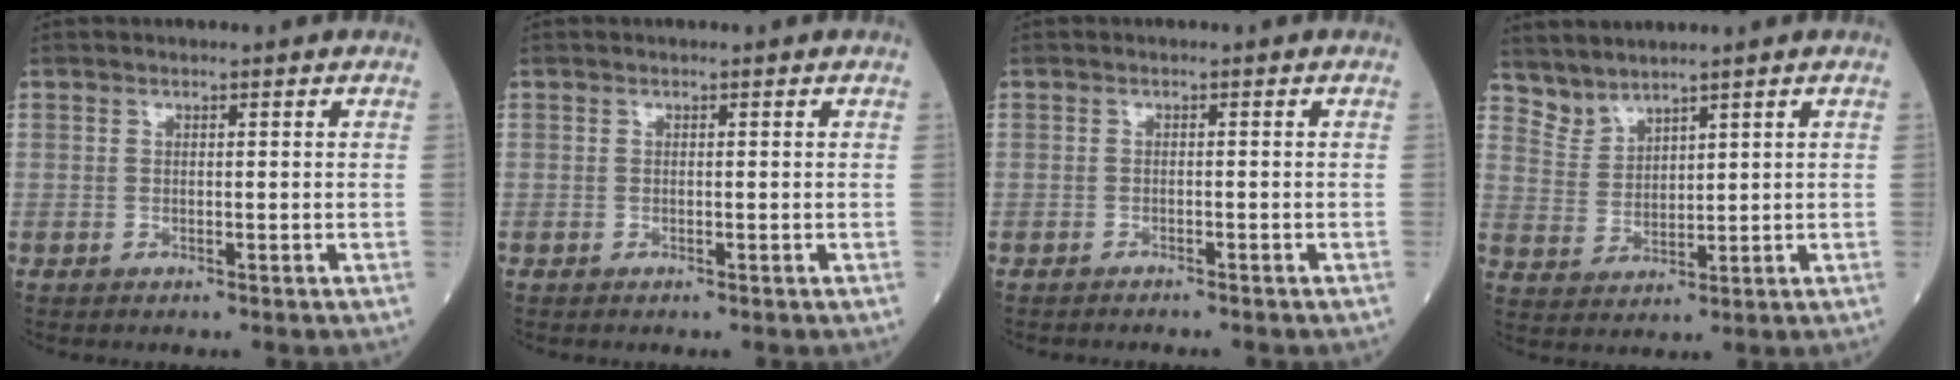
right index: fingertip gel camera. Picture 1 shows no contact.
{"total": 0.0}
{"total": 3.7, "force": [-3.2, 1.1, 1.5], "torque": [-0.028, -0.007, -0.038]}
{"total": 4.2, "force": [3.9, 1.3, 0.3], "torque": [-0.018, 0.004, 0.097]}